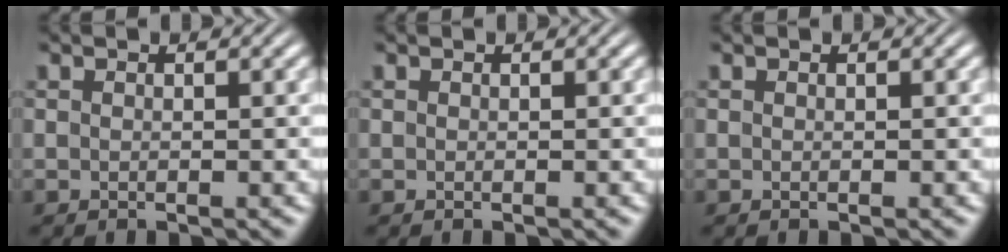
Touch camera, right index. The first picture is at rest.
{"total": 0.0}
{"total": 0.0}